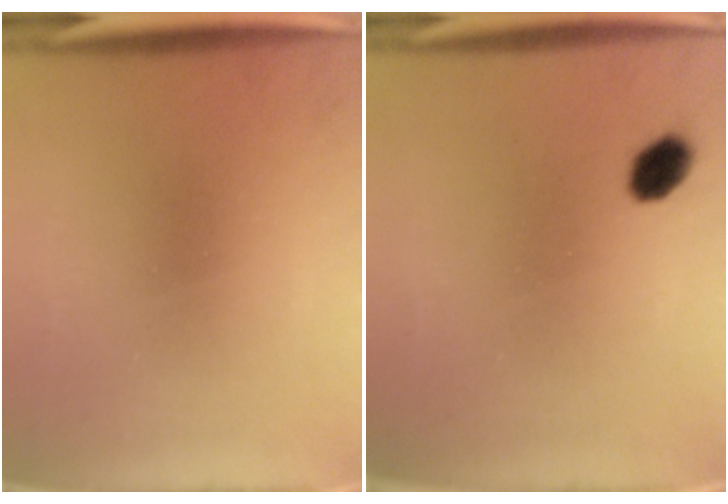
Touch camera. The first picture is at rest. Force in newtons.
{"total": 3.8}